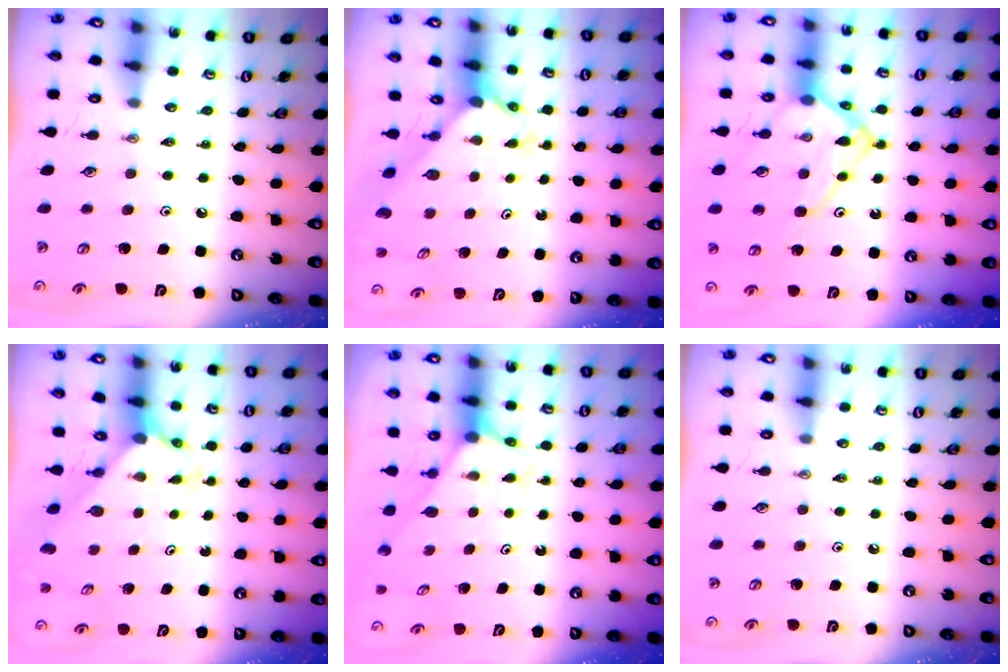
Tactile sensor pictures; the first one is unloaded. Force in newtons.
{"total": 2.5, "press": 2.5, "slide": 0.3}
{"total": 17.1, "press": 17.0, "slide": 1.7}
{"total": 2.3, "press": 2.3, "slide": 0.2}
{"total": 2.6, "press": 2.6, "slide": 0.2}
{"total": 0.0}